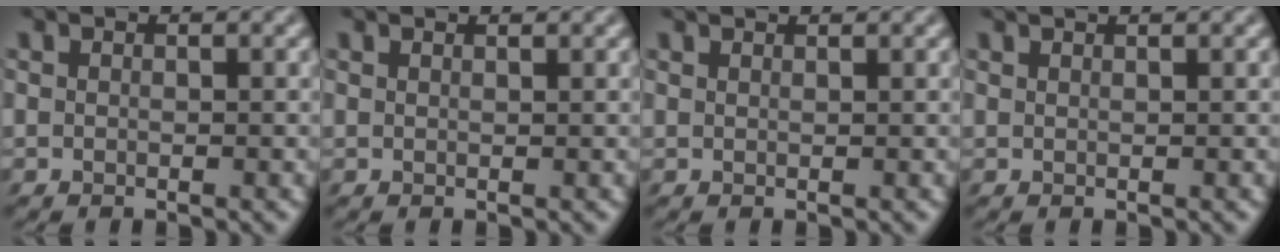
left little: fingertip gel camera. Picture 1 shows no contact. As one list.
[{"total": 0.7, "force": [0.7, -0.3, 0.0], "torque": [-0.002, 0.003, 0.016]}, {"total": 1.3, "force": [1.3, -0.1, 0.2], "torque": [-0.008, 0.010, 0.028]}, {"total": 1.5, "force": [1.4, -0.1, 0.5], "torque": [-0.013, 0.011, 0.032]}]